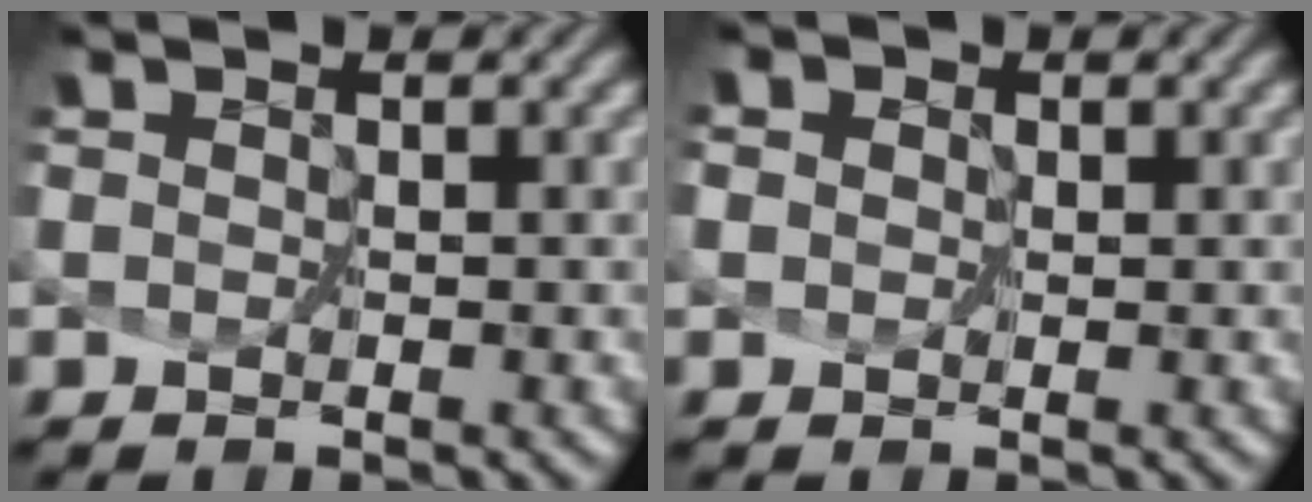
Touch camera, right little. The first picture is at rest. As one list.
[{"total": 1.5, "force": [0.4, 1.3, 0.8], "torque": [-0.012, 0.010, 0.000]}]